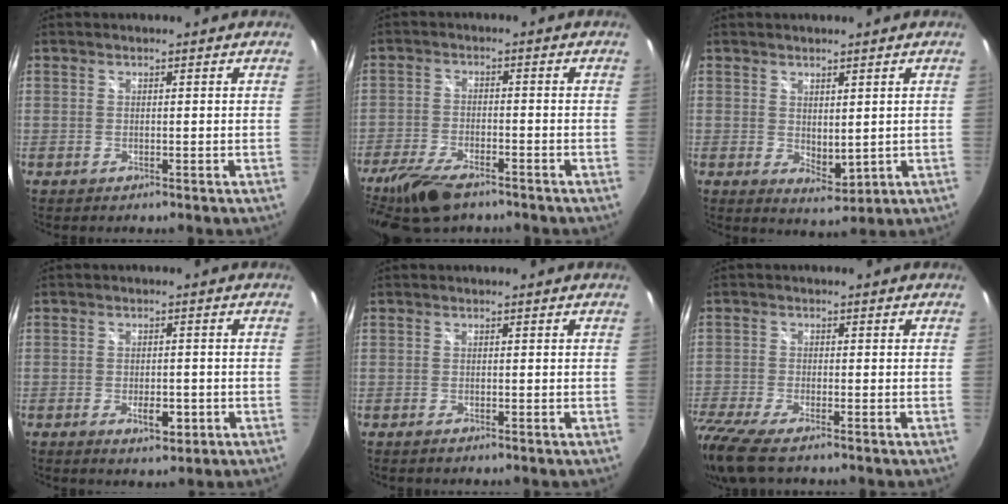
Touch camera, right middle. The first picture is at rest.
{"total": 11.1, "force": [-8.6, 4.0, 5.8], "torque": [-0.143, -0.027, -0.158]}
{"total": 3.3, "force": [1.3, 1.6, 2.5], "torque": [-0.033, -0.012, 0.027]}
{"total": 3.8, "force": [-1.5, 1.5, 3.1], "torque": [-0.057, -0.008, -0.018]}
{"total": 0.7, "force": [-0.6, 0.2, 0.3], "torque": [-0.007, -0.003, -0.011]}
{"total": 10.1, "force": [-7.6, 1.7, 6.4], "torque": [-0.157, -0.053, -0.145]}